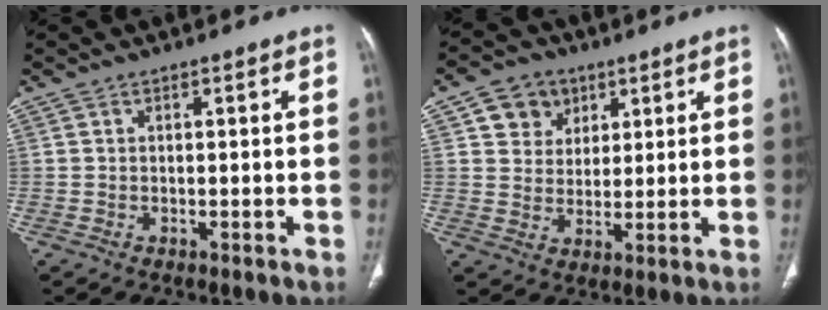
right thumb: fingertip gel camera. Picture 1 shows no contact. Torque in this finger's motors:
{"motor_torque": [-0.19, 1.40, 0.85, 0.26, 0.01]}